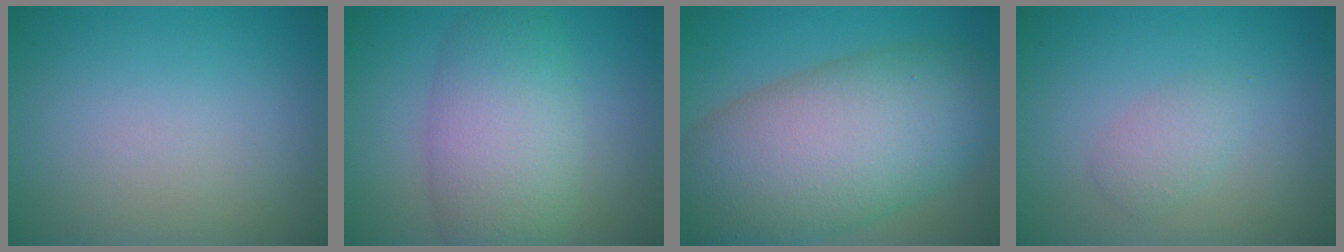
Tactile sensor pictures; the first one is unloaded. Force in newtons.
{"total": 7.1, "press": 7.1, "slide": 0.1}
{"total": 12.7, "press": 12.7, "slide": 0.8}
{"total": 1.7, "press": 1.7, "slide": 0.1}